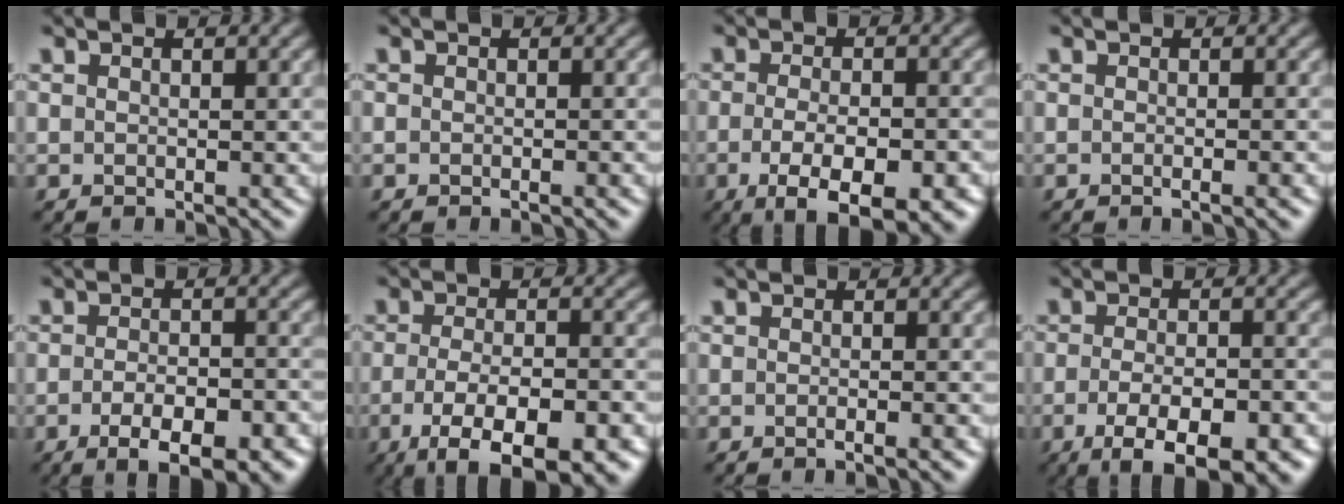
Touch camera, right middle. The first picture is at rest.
{"total": 0.7, "force": [-0.4, 0.1, 0.5], "torque": [-0.006, -0.001, -0.006]}
{"total": 8.4, "force": [-3.8, 2.8, 7.0], "torque": [-0.108, -0.015, -0.047]}
{"total": 1.6, "force": [-0.6, 0.5, 1.5], "torque": [-0.010, -0.003, -0.010]}
{"total": 7.1, "force": [-3.7, 2.4, 5.6], "torque": [-0.082, -0.010, -0.048]}
{"total": 10.1, "force": [-5.2, 3.3, 8.0], "torque": [-0.130, -0.018, -0.077]}
{"total": 2.2, "force": [-0.9, 0.7, 2.0], "torque": [-0.013, 0.003, -0.015]}
{"total": 9.0, "force": [-4.6, 2.8, 7.2], "torque": [-0.113, -0.018, -0.065]}